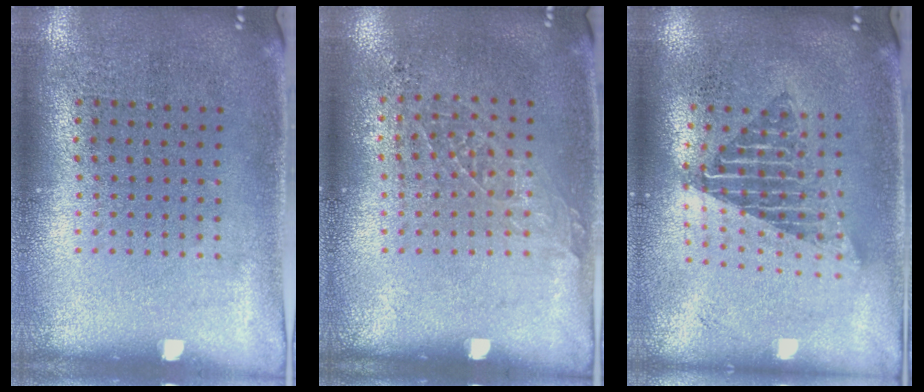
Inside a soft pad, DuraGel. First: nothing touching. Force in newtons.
{"total": 0.9, "press": 0.8, "slide": 0.2}
{"total": 1.7, "press": 1.3, "slide": 1.1}